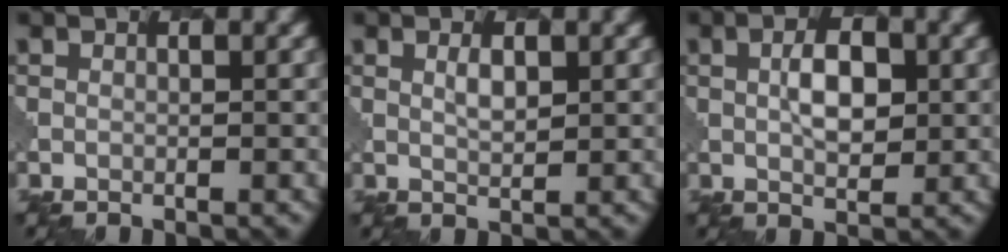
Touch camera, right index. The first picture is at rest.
{"total": 1.4, "force": [0.7, 0.5, 1.1], "torque": [-0.023, 0.001, 0.015]}
{"total": 3.6, "force": [0.6, 1.9, 3.0], "torque": [-0.057, 0.004, 0.009]}